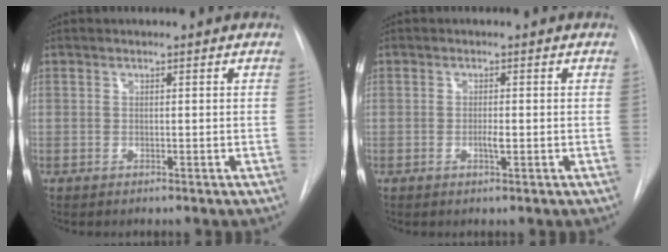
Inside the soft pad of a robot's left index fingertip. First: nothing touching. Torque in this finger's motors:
{"motor_torque": [0.43, 0.23, 0.02, 0.00]}